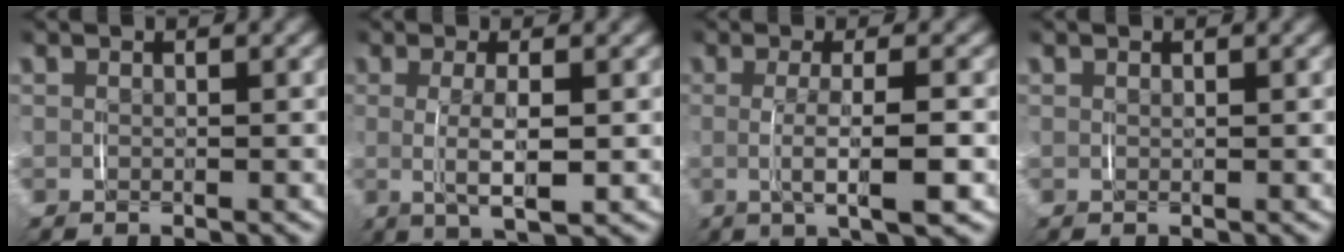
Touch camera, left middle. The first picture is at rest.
{"total": 4.2, "force": [-0.2, 1.1, 4.1], "torque": [-0.070, -0.006, 0.002]}
{"total": 4.6, "force": [-0.7, 0.5, 4.6], "torque": [-0.072, -0.003, -0.009]}
{"total": 0.0}